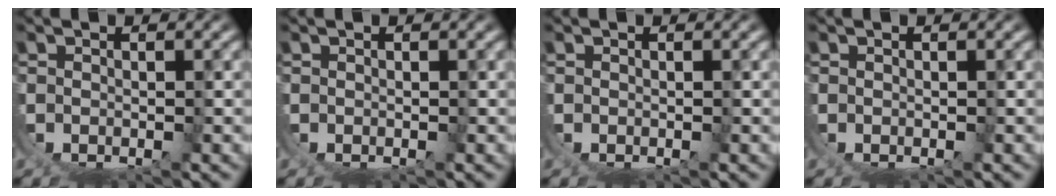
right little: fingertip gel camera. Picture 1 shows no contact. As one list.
[{"total": 0.0}, {"total": 0.0}, {"total": 0.0}]